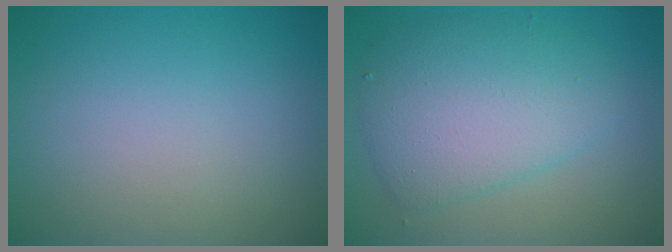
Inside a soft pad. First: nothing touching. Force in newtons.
{"total": 5.8, "press": 5.8, "slide": 0.0}